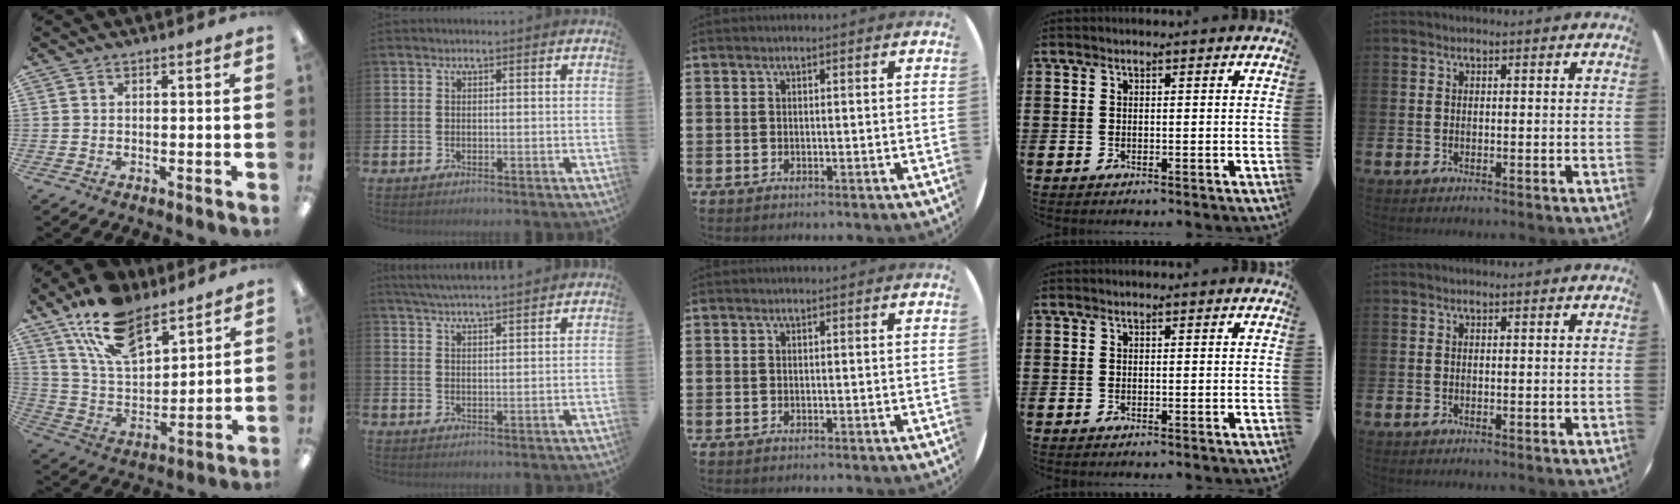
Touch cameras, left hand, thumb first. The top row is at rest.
{"thumb": {"total": 17.6, "force": [12.2, 8.4, 9.4], "torque": [-0.183, -0.051, 0.224]}, "index": {"total": 4.5, "force": [4.4, -0.2, 0.8], "torque": [-0.028, -0.020, 0.080]}}